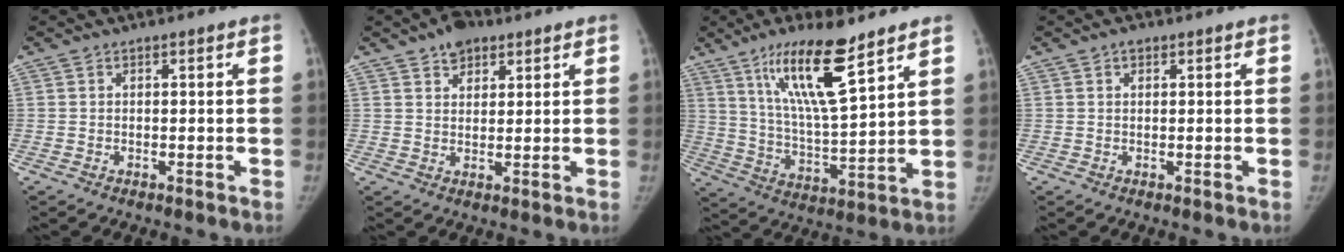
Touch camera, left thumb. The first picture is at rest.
{"total": 5.8, "force": [3.6, 3.6, 2.8], "torque": [-0.020, -0.014, 0.057]}
{"total": 15.9, "force": [9.7, 3.1, 12.2], "torque": [-0.211, -0.053, 0.188]}
{"total": 1.4, "force": [0.7, 0.8, 0.9], "torque": [-0.010, 0.000, 0.010]}